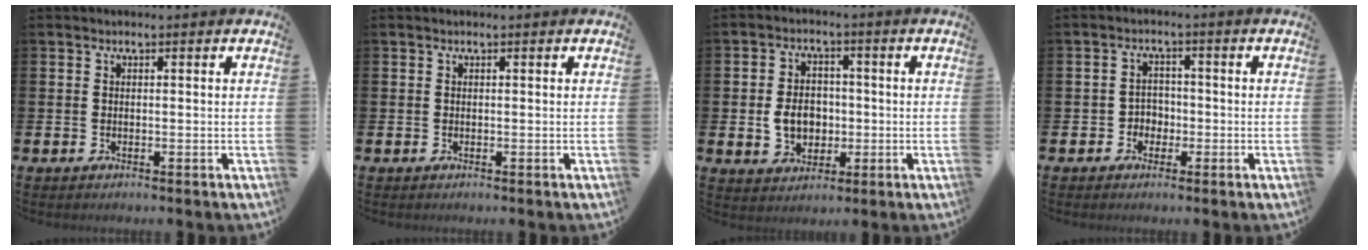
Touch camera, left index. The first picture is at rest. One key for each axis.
{"total": 0.0}
{"total": 5.5, "fx": -0.6, "fy": 4.5, "fz": 3.2, "tx": -0.050, "ty": 0.005, "tz": -0.016}
{"total": 2.6, "fx": -1.2, "fy": 2.2, "fz": 0.6, "tx": -0.017, "ty": 0.006, "tz": -0.030}